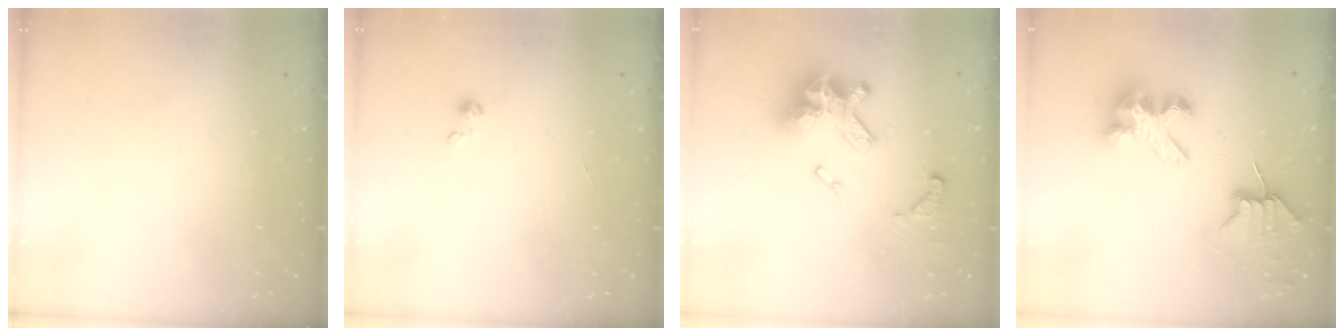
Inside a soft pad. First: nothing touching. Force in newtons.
{"total": 0.0}
{"total": 14.9, "press": 14.8, "slide": 1.8}
{"total": 7.7, "press": 7.7, "slide": 0.7}